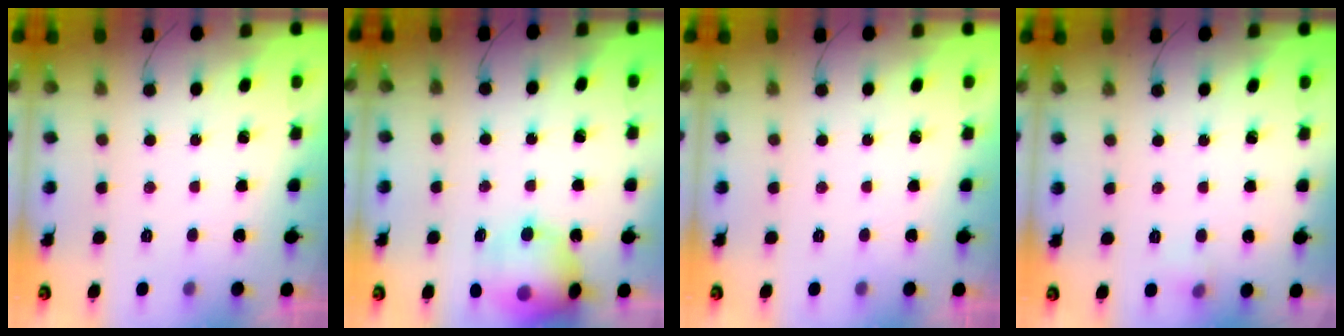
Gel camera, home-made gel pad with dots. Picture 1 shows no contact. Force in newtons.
{"total": 14.4, "press": 14.1, "slide": 2.6}
{"total": 0.0}
{"total": 3.9, "press": 3.8, "slide": 1.0}